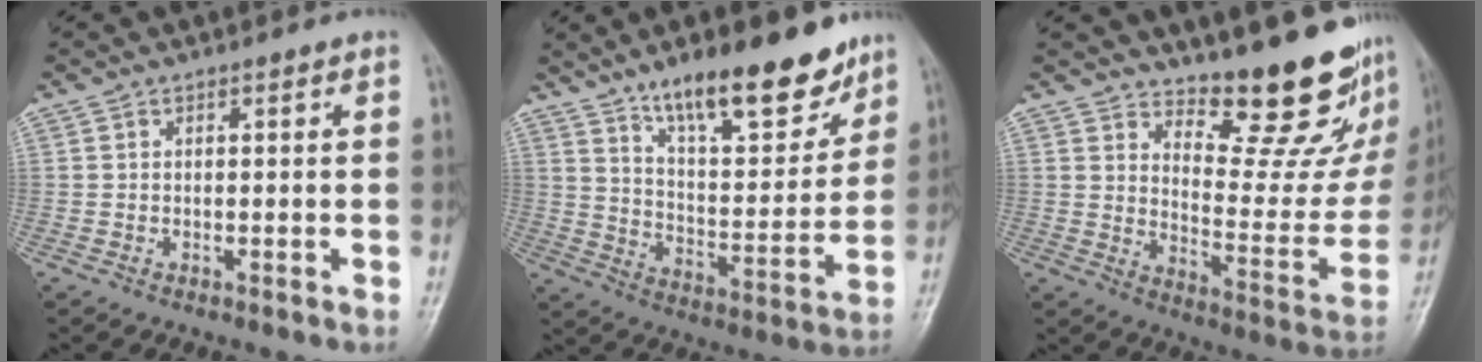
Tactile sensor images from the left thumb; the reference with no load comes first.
{"total": 18.6, "force": [12.9, 6.3, 11.8], "torque": [-0.133, -0.079, 0.214]}
{"total": 19.1, "force": [15.8, 5.3, 9.3], "torque": [-0.078, -0.145, 0.214]}